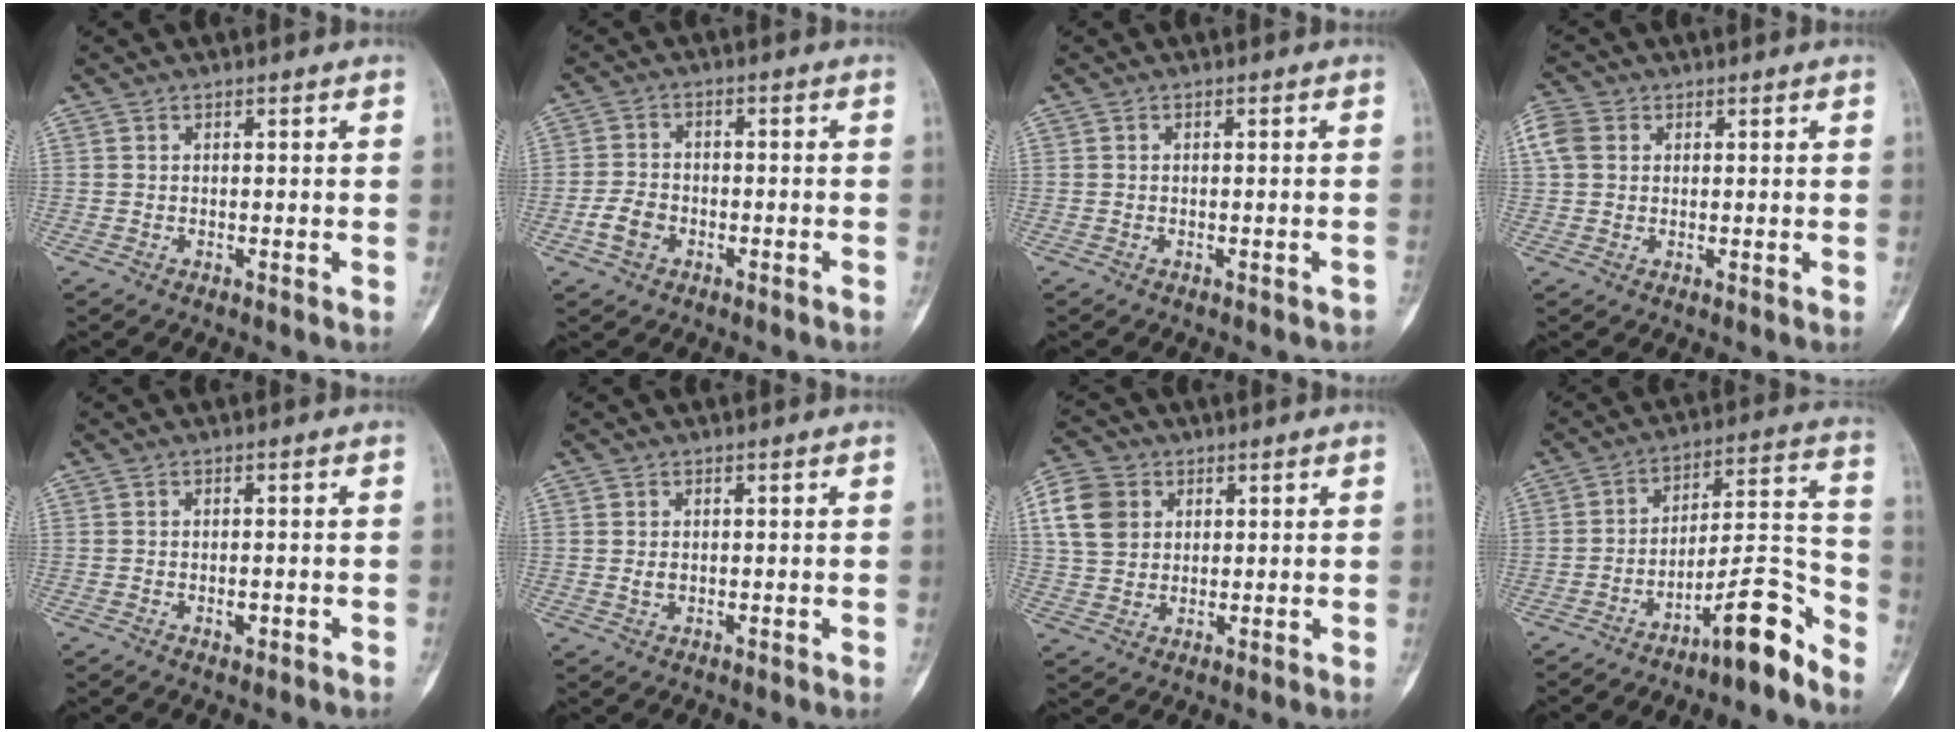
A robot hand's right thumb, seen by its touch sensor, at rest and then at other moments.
{"total": 4.5, "force": [-2.1, 3.1, 2.6], "torque": [-0.049, 0.019, -0.039]}
{"total": 1.2, "force": [-1.0, 0.4, 0.6], "torque": [-0.013, 0.009, -0.008]}
{"total": 5.0, "force": [1.4, 4.0, 2.6], "torque": [-0.064, 0.012, 0.024]}
{"total": 1.7, "force": [-0.7, 0.8, 1.3], "torque": [-0.021, 0.002, -0.008]}
{"total": 1.4, "force": [0.1, 1.1, 0.9], "torque": [-0.016, -0.001, 0.006]}
{"total": 8.8, "force": [2.6, 7.2, 4.4], "torque": [-0.073, 0.002, 0.048]}
{"total": 12.4, "force": [-9.1, 2.4, 8.1], "torque": [-0.110, 0.103, -0.149]}